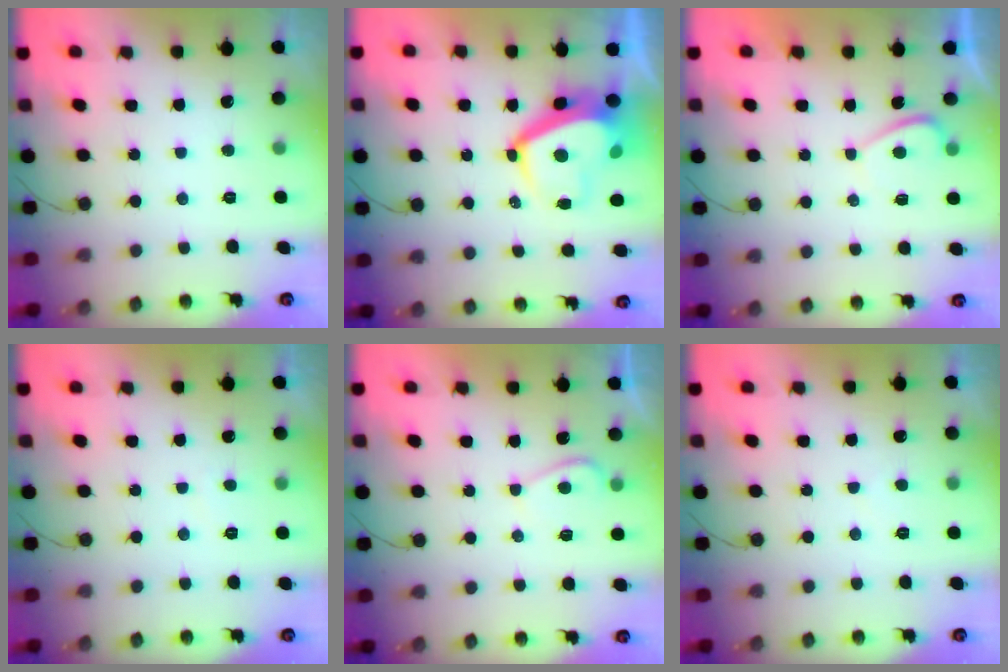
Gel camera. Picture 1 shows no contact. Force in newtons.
{"total": 7.6, "press": 7.5, "slide": 0.9}
{"total": 2.1, "press": 2.0, "slide": 0.7}
{"total": 0.0}
{"total": 4.0, "press": 3.9, "slide": 0.6}
{"total": 2.2, "press": 2.1, "slide": 0.4}